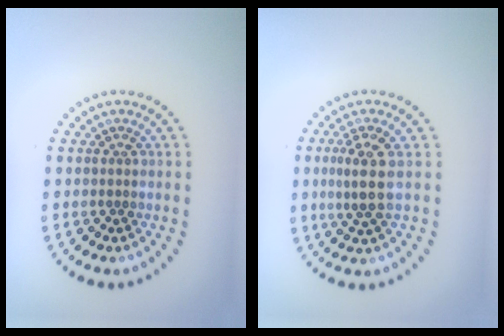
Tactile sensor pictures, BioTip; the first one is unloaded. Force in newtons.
{"total": 3.0, "press": 2.7, "slide": 1.2}